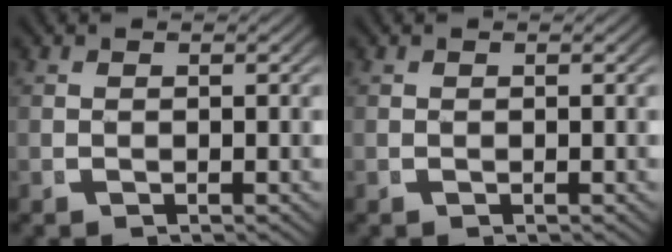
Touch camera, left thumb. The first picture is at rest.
{"total": 0.0}